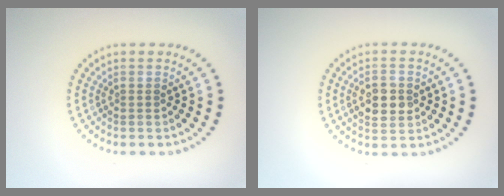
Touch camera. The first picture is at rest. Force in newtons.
{"total": 3.5, "press": 3.5, "slide": 0.2}